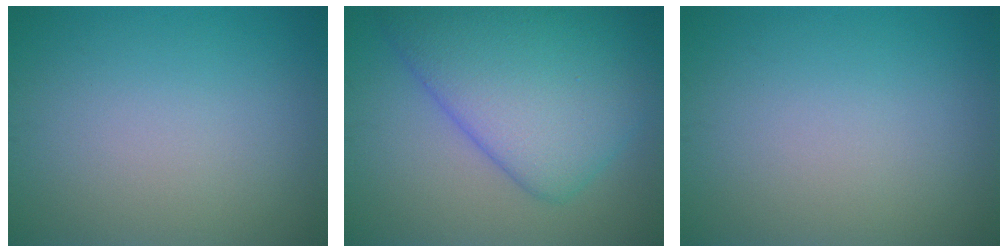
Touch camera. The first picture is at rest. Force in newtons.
{"total": 10.0, "press": 10.0, "slide": 0.2}
{"total": 0.0}